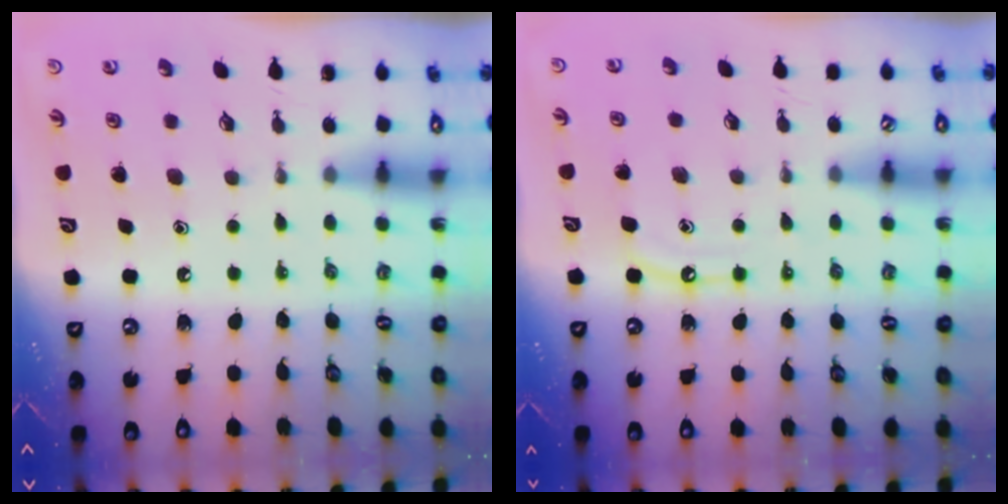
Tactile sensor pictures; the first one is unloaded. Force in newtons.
{"total": 6.4, "press": 6.4, "slide": 0.6}